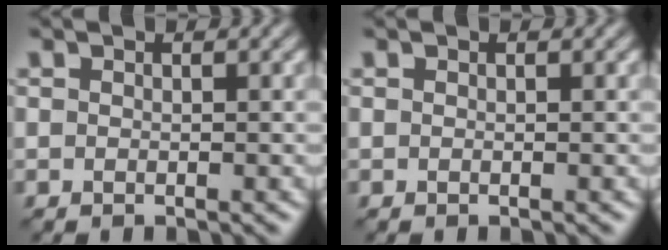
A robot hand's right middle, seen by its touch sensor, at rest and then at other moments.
{"total": 0.0}